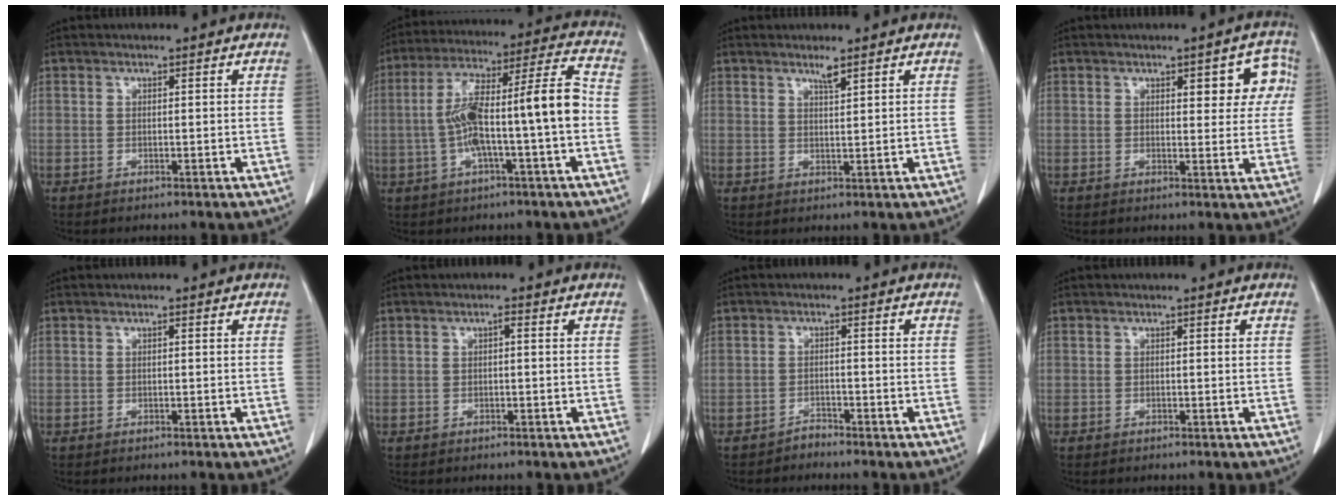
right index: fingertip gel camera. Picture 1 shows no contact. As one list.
[{"total": 14.5, "force": [-2.0, 1.0, 14.3], "torque": [-0.252, 0.036, -0.034]}, {"total": 1.7, "force": [1.4, -0.1, 1.1], "torque": [-0.021, -0.003, 0.026]}, {"total": 6.3, "force": [2.2, 2.8, 5.2], "torque": [-0.044, 0.018, 0.024]}, {"total": 0.0}, {"total": 0.6, "force": [0.0, 0.1, 0.6], "torque": [-0.011, 0.002, 0.001]}, {"total": 1.4, "force": [-1.3, 0.3, -0.4], "torque": [0.014, -0.001, -0.026]}, {"total": 0.0}]